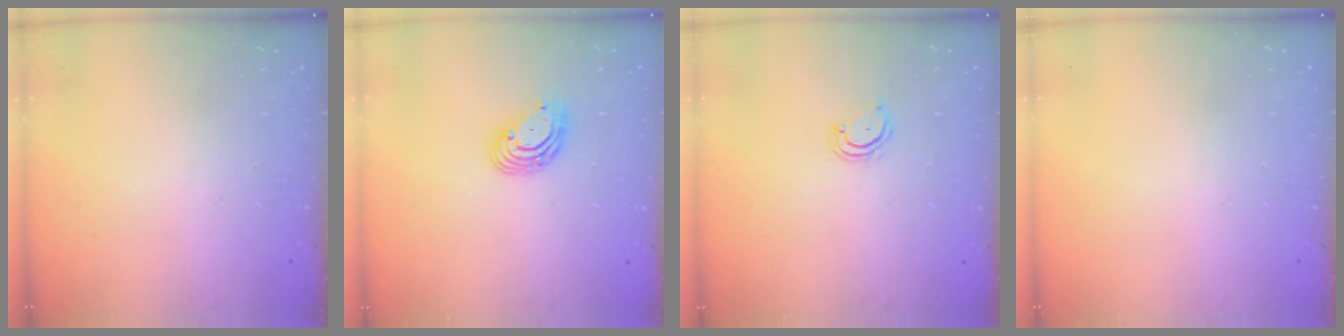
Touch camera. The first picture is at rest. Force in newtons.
{"total": 7.3, "press": 7.2, "slide": 1.3}
{"total": 3.9, "press": 3.9, "slide": 0.3}
{"total": 0.0}